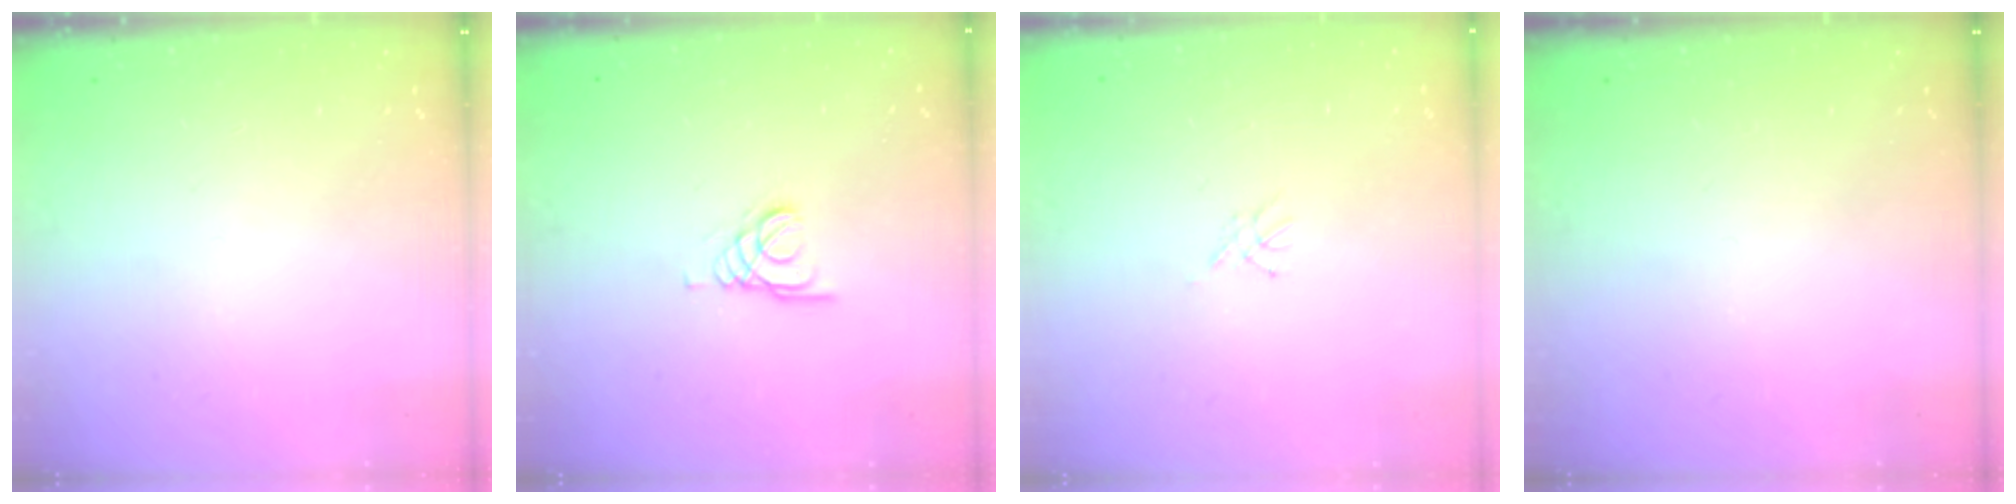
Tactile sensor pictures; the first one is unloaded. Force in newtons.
{"total": 1.5, "press": 1.5, "slide": 0.1}
{"total": 2.3, "press": 2.2, "slide": 0.3}
{"total": 0.0}